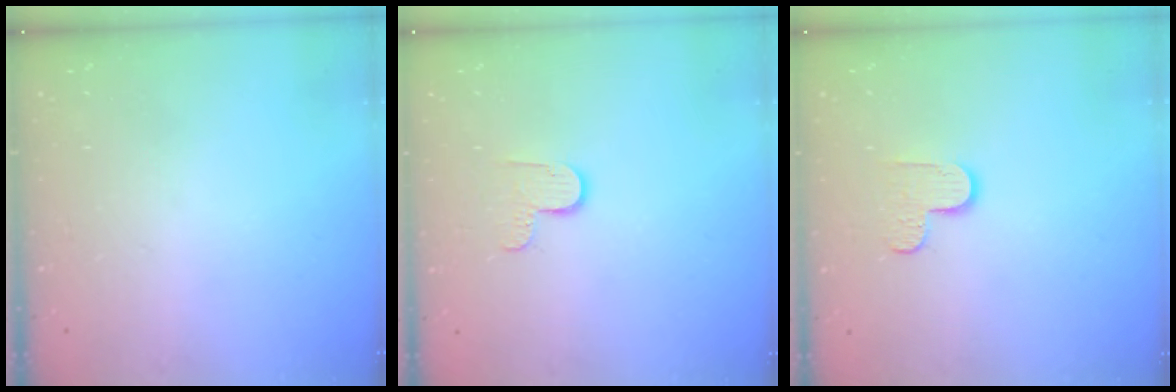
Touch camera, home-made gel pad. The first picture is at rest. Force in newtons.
{"total": 6.0, "press": 6.0, "slide": 0.4}
{"total": 5.3, "press": 5.3, "slide": 0.3}